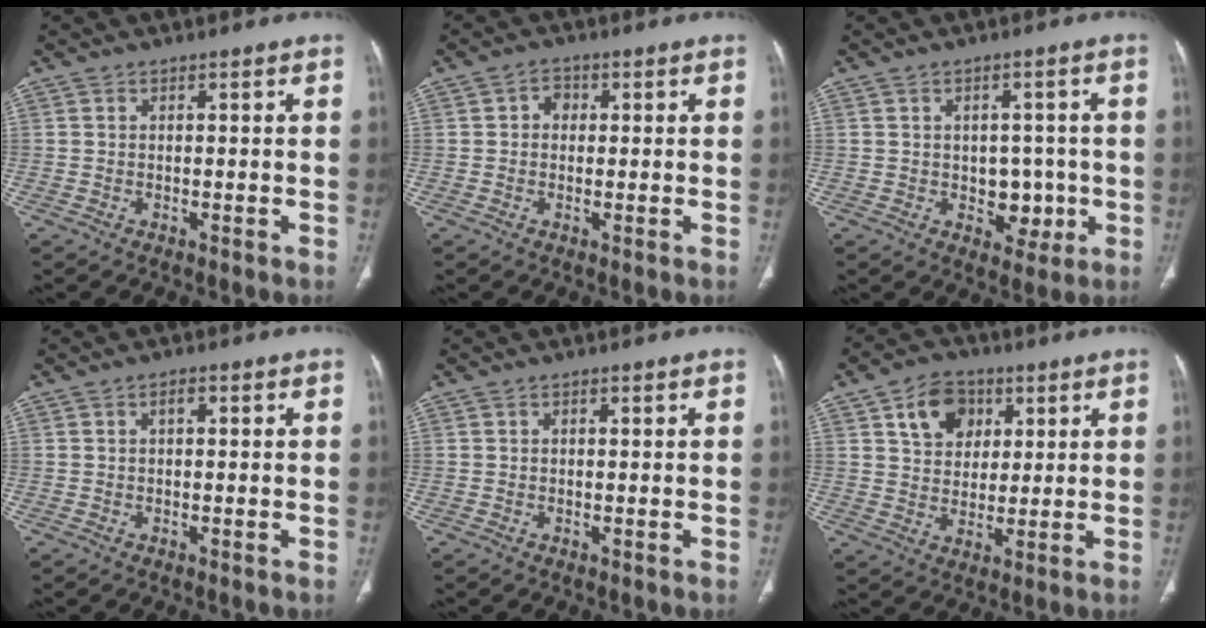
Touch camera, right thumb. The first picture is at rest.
{"total": 2.6, "force": [0.4, 2.2, 1.3], "torque": [-0.006, 0.006, 0.001]}
{"total": 6.2, "force": [-0.9, 4.7, 3.9], "torque": [-0.014, 0.004, -0.004]}
{"total": 1.5, "force": [0.4, 0.8, 1.2], "torque": [-0.020, 0.008, 0.006]}
{"total": 0.5, "force": [0.2, 0.3, 0.4], "torque": [-0.004, 0.001, 0.002]}
{"total": 9.9, "force": [4.1, 7.5, 5.1], "torque": [-0.050, -0.011, 0.070]}